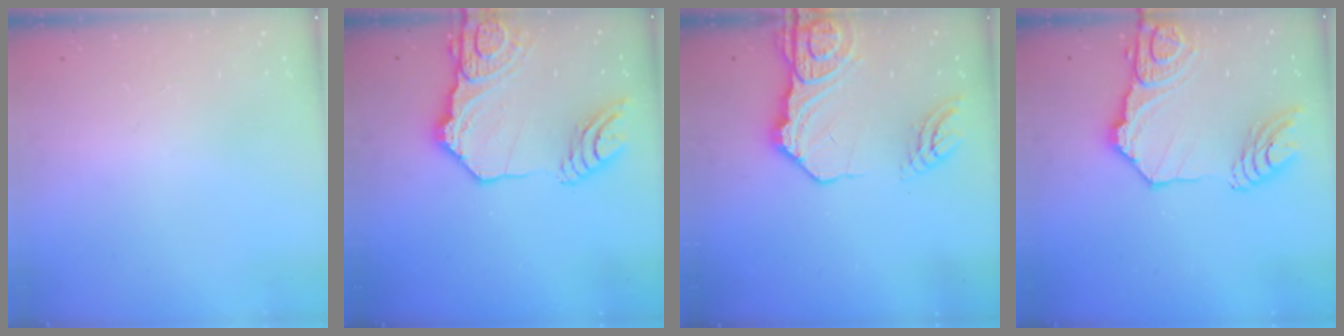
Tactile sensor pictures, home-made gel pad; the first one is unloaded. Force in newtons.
{"total": 19.8, "press": 19.7, "slide": 2.3}
{"total": 15.9, "press": 15.7, "slide": 1.8}
{"total": 18.2, "press": 18.1, "slide": 2.0}